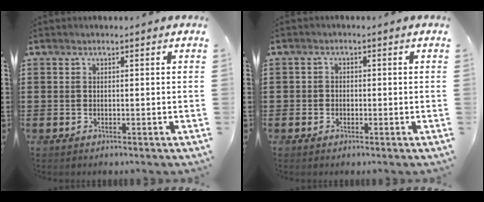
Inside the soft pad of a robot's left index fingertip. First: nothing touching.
{"total": 1.3, "force": [-0.5, 1.1, 0.2], "torque": [-0.008, 0.003, -0.013]}